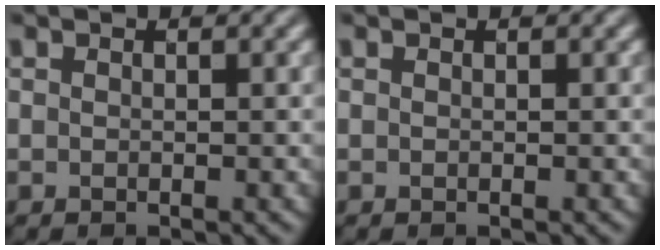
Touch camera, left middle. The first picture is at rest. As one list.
[{"total": 0.0}]